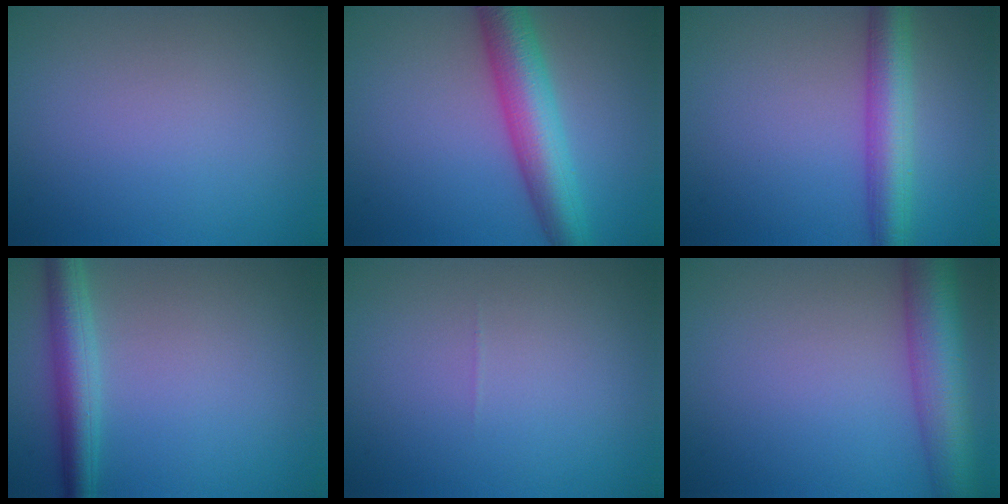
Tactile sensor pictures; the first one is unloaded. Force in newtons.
{"total": 7.1, "press": 7.1, "slide": 0.1}
{"total": 5.4, "press": 5.4, "slide": 0.2}
{"total": 4.1, "press": 4.1, "slide": 0.1}
{"total": 0.0}
{"total": 7.9, "press": 7.9, "slide": 0.4}